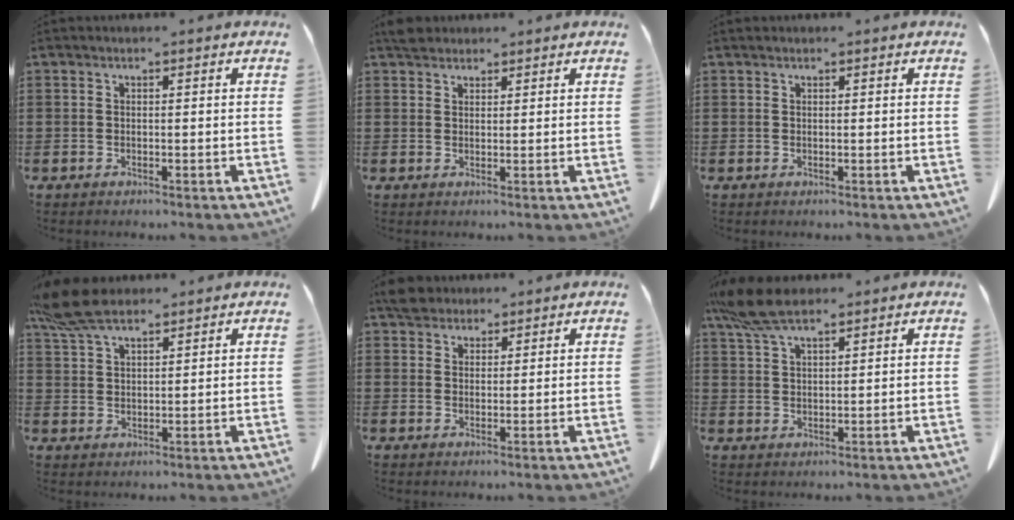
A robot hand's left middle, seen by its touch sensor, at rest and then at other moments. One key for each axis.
{"total": 2.4, "fx": 2.1, "fy": 1.0, "fz": 0.5, "tx": -0.009, "ty": 0.002, "tz": 0.041}
{"total": 0.0}
{"total": 8.0, "fx": 6.2, "fy": 2.5, "fz": 4.5, "tx": -0.110, "ty": -0.004, "tz": 0.116}
{"total": 3.7, "fx": 3.3, "fy": 1.6, "fz": 0.8, "tx": -0.018, "ty": 0.002, "tz": 0.063}
{"total": 7.6, "fx": 5.7, "fy": 2.2, "fz": 4.5, "tx": -0.108, "ty": -0.005, "tz": 0.105}